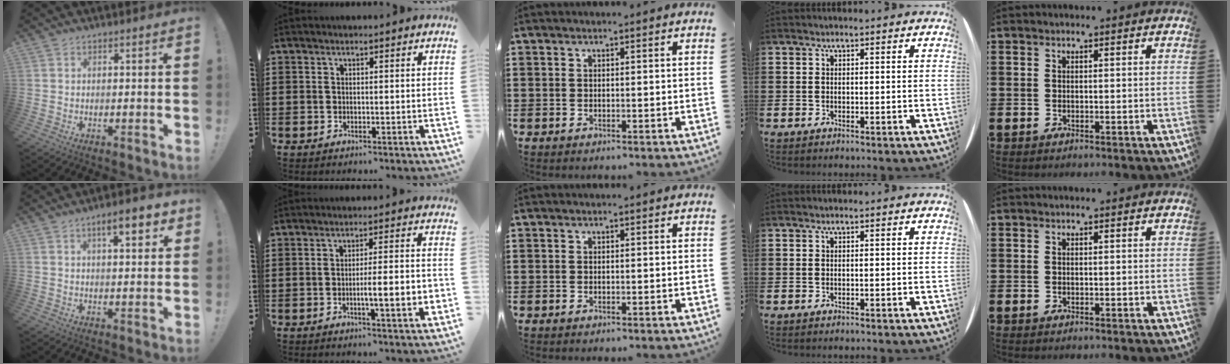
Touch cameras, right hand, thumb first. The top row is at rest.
{"thumb": {"total": 7.9, "force": [4.0, 2.1, 6.5], "torque": [-0.081, -0.016, 0.059]}, "index": {"total": 6.3, "force": [-1.7, 0.4, 6.0], "torque": [-0.090, -0.009, -0.031]}}